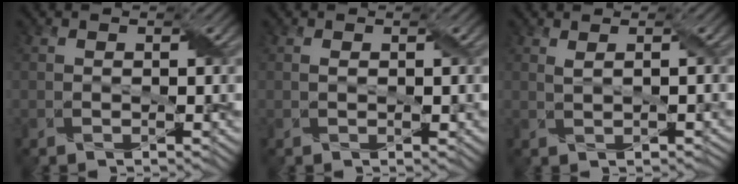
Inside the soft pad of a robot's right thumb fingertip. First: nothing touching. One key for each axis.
{"total": 0.7, "fx": 0.1, "fy": 0.4, "fz": 0.6, "tx": -0.017, "ty": 0.001, "tz": 0.003}
{"total": 1.1, "fx": 0.6, "fy": 0.2, "fz": 0.9, "tx": -0.025, "ty": 0.002, "tz": 0.015}